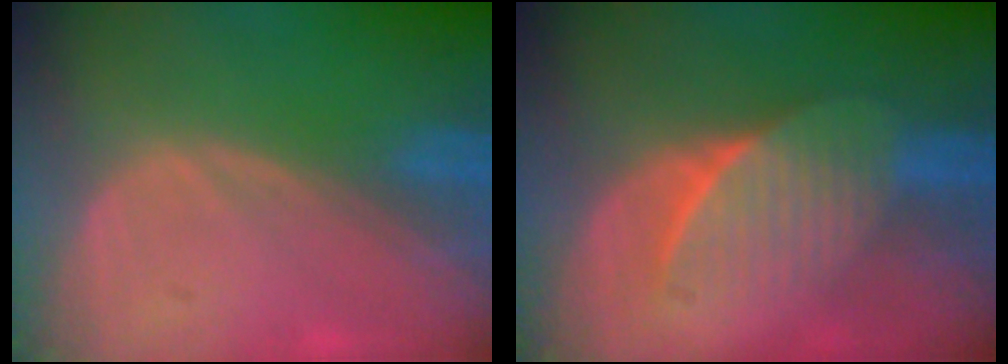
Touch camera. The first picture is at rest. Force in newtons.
{"total": 7.6, "press": 6.8, "slide": 3.5}